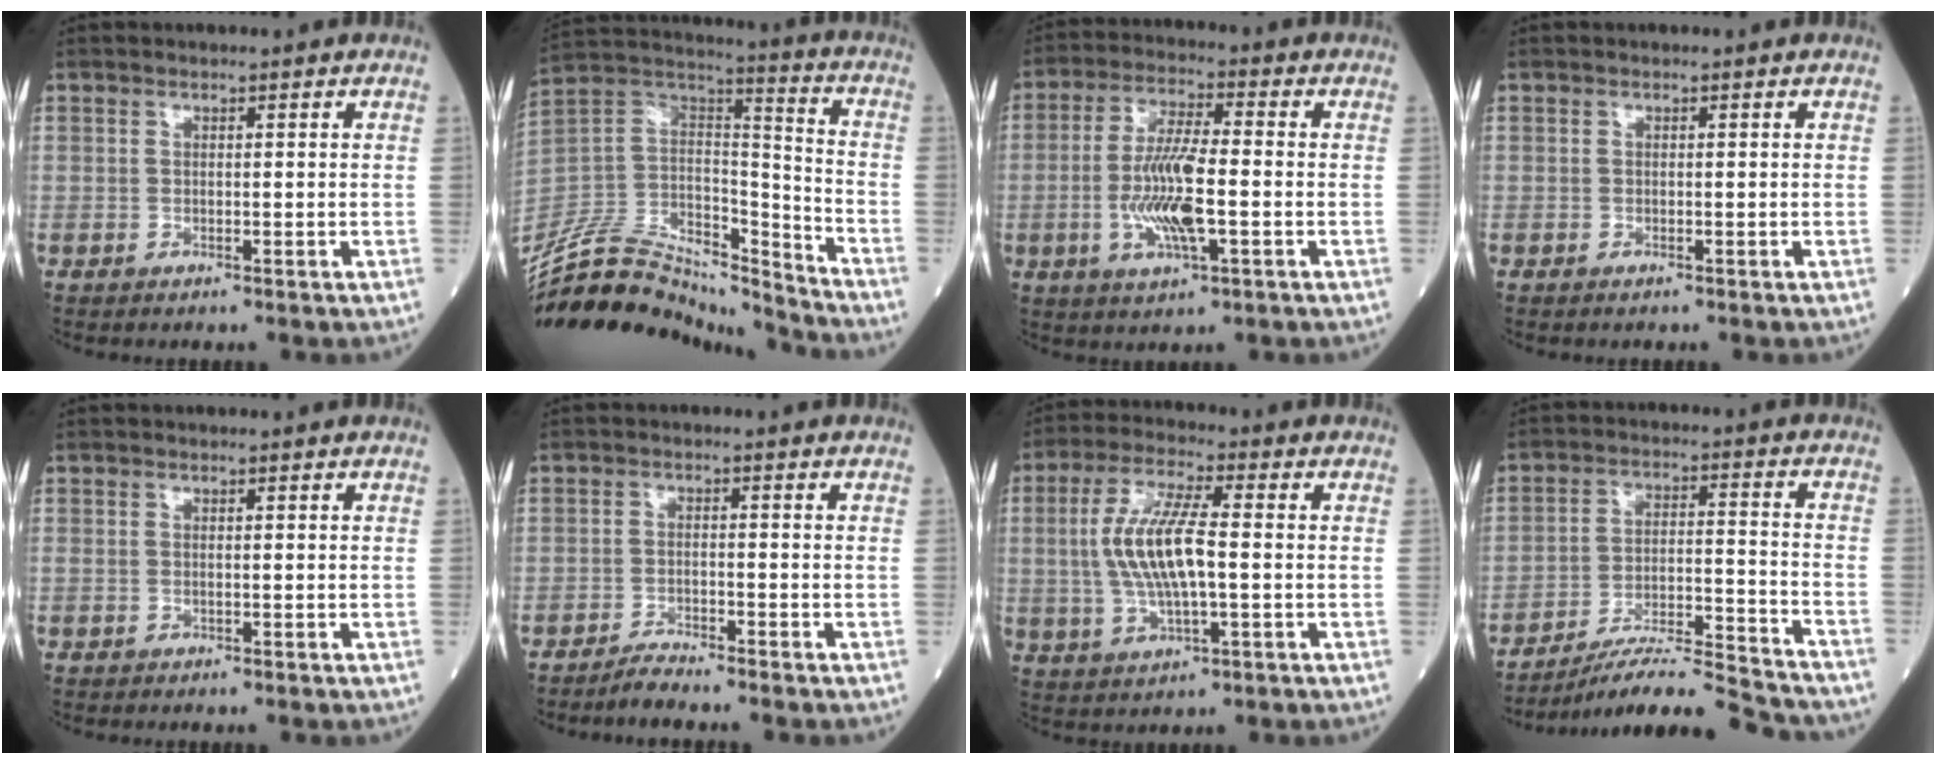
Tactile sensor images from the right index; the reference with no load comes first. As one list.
[{"total": 22.4, "force": [-21.0, 5.1, 6.1], "torque": [-0.137, 0.035, -0.361]}, {"total": 10.3, "force": [-2.1, 1.9, 9.9], "torque": [-0.200, -0.003, -0.039]}, {"total": 0.5, "force": [-0.3, 0.1, 0.4], "torque": [-0.009, -0.001, -0.004]}, {"total": 0.0}, {"total": 2.7, "force": [-2.6, -0.5, 0.6], "torque": [-0.015, -0.012, -0.051]}, {"total": 10.3, "force": [0.0, 2.4, 10.0], "torque": [-0.211, 0.006, 0.001]}, {"total": 15.2, "force": [-14.2, 0.6, 5.4], "torque": [-0.095, 0.009, -0.227]}]